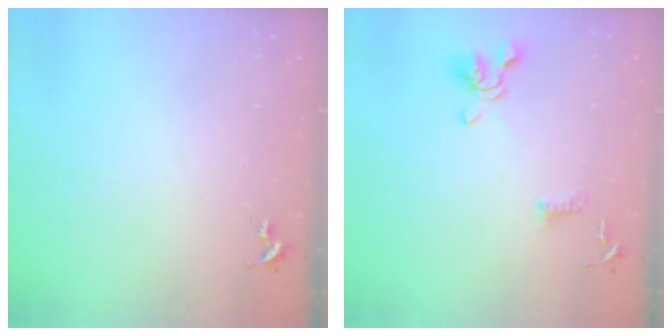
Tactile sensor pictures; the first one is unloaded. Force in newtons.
{"total": 11.5, "press": 11.4, "slide": 1.6}